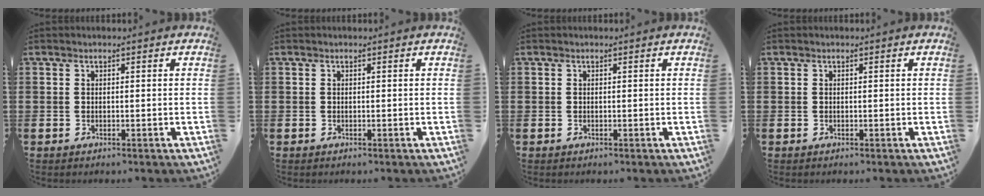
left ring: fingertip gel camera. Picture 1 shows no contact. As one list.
[{"total": 0.0}, {"total": 0.0}, {"total": 0.0}]